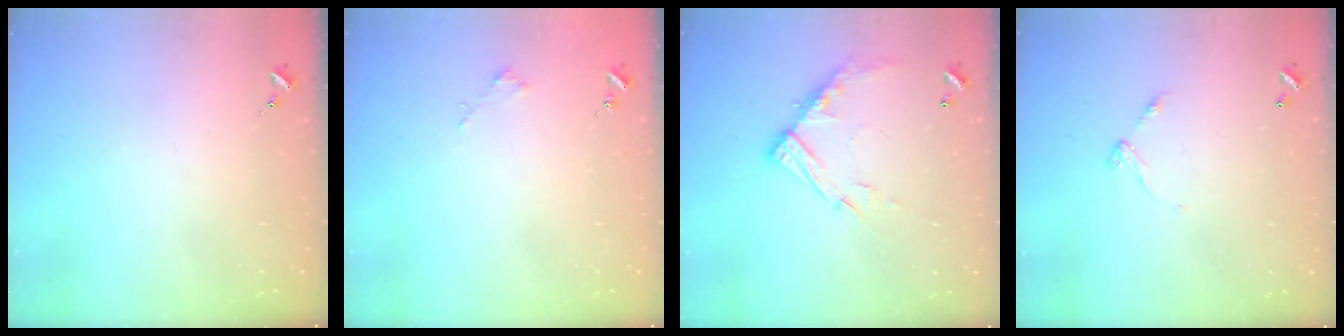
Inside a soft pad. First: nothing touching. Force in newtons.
{"total": 1.8, "press": 1.8, "slide": 0.2}
{"total": 13.3, "press": 13.2, "slide": 1.2}
{"total": 5.6, "press": 5.6, "slide": 0.5}